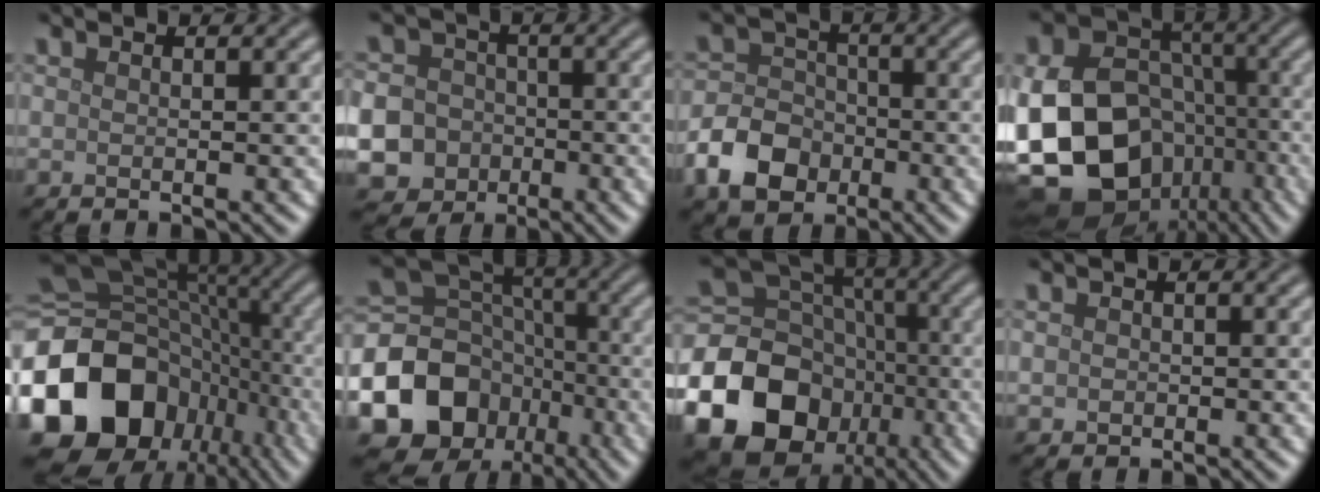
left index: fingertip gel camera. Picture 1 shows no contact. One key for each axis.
{"total": 16.7, "fx": -5.8, "fy": 15.2, "fz": 3.6, "tx": -0.117, "ty": -0.047, "tz": -0.133}
{"total": 5.8, "fx": -2.6, "fy": 4.4, "fz": 2.7, "tx": -0.056, "ty": 0.000, "tz": -0.061}
{"total": 16.3, "fx": -4.7, "fy": 12.6, "fz": 9.2, "tx": -0.202, "ty": -0.020, "tz": -0.077}
{"total": 20.2, "fx": -7.5, "fy": 15.7, "fz": 10.2, "tx": -0.223, "ty": -0.006, "tz": -0.126}
{"total": 13.6, "fx": -5.7, "fy": 11.1, "fz": 5.4, "tx": -0.132, "ty": 0.001, "tz": -0.105}
{"total": 21.0, "fx": -8.2, "fy": 17.5, "fz": 8.2, "tx": -0.184, "ty": -0.037, "tz": -0.151}
{"total": 0.9, "fx": -0.1, "fy": 0.8, "fz": 0.3, "tx": -0.001, "ty": -0.005, "tz": -0.003}